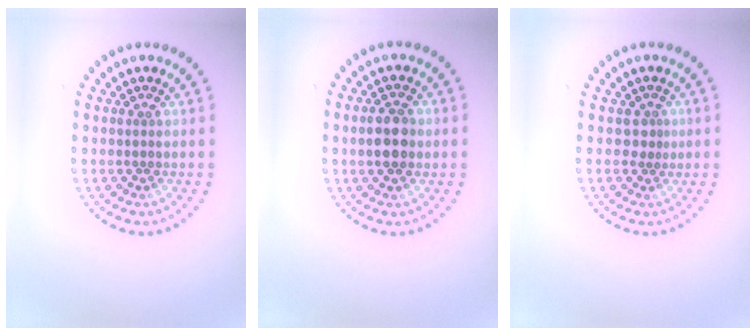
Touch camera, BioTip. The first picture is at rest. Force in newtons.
{"total": 2.9, "press": 2.9, "slide": 0.1}
{"total": 1.0, "press": 0.6, "slide": 0.8}